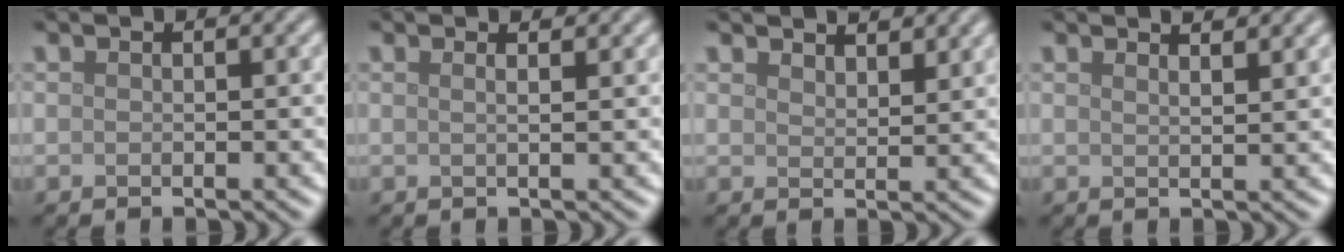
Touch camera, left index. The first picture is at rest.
{"total": 2.7, "force": [1.5, 1.2, 1.9], "torque": [-0.006, 0.011, -0.013]}
{"total": 3.1, "force": [2.9, 0.6, 0.9], "torque": [-0.016, 0.003, 0.044]}
{"total": 3.2, "force": [2.4, 1.1, 1.7], "torque": [0.006, 0.015, 0.004]}